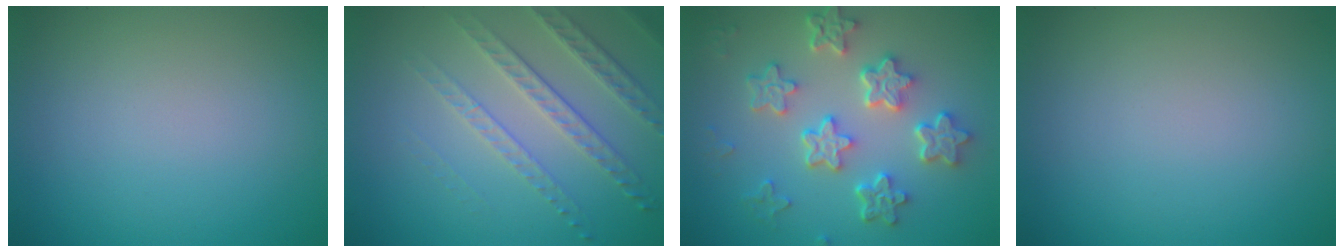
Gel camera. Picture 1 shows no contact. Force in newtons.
{"total": 3.5, "press": 3.1, "slide": 1.7}
{"total": 5.8, "press": 4.6, "slide": 3.6}
{"total": 0.0}